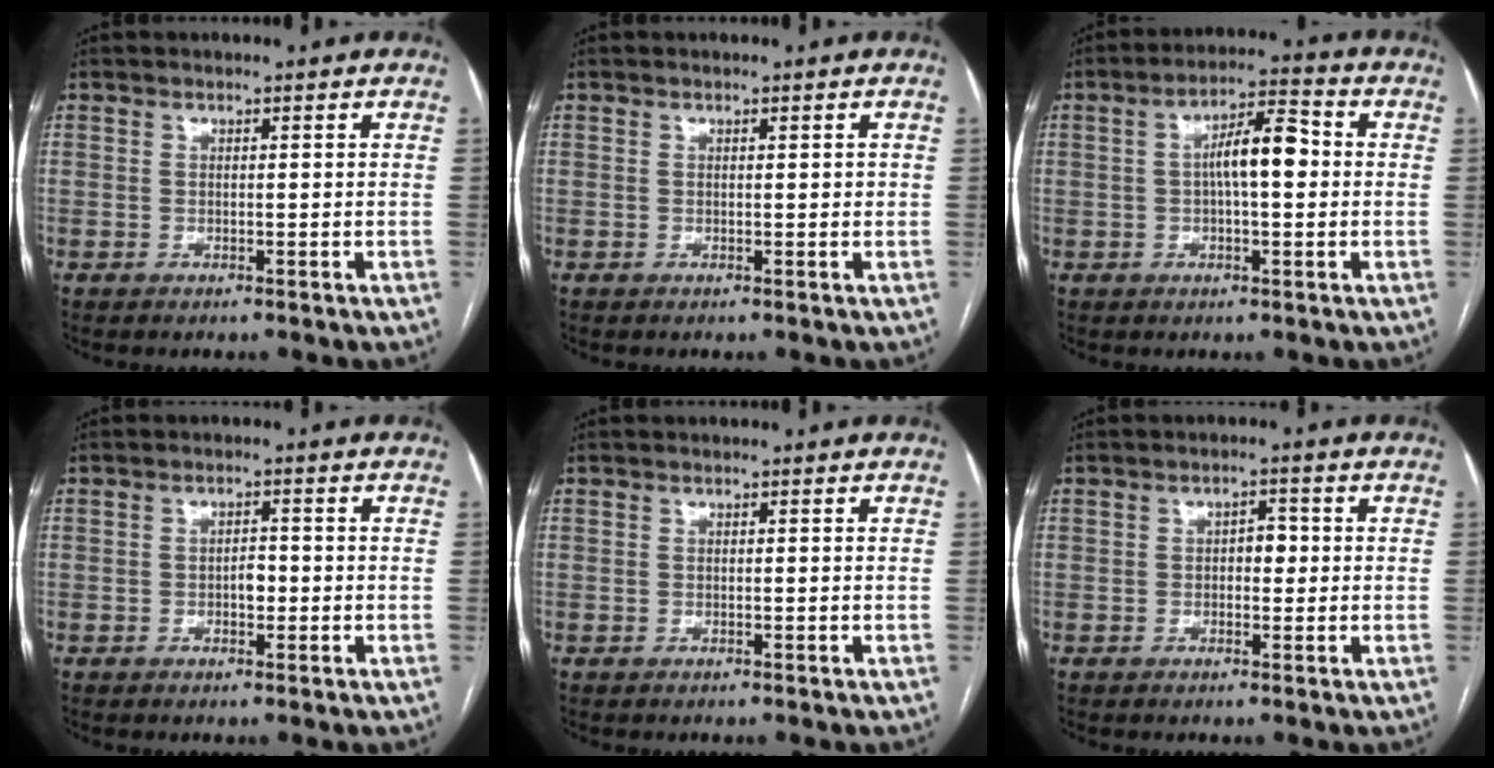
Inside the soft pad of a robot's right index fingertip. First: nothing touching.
{"total": 0.8, "force": [0.2, 0.4, 0.7], "torque": [-0.009, 0.002, 0.003]}
{"total": 7.7, "force": [0.4, 2.1, 7.4], "torque": [-0.133, 0.024, 0.003]}
{"total": 2.1, "force": [-0.5, 1.1, 1.7], "torque": [-0.022, 0.005, -0.007]}
{"total": 0.0}
{"total": 2.6, "force": [0.0, 1.5, 2.1], "torque": [-0.026, 0.011, -0.001]}